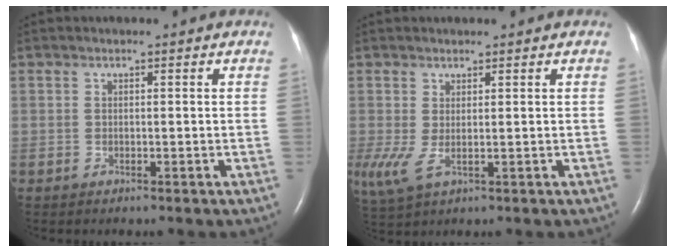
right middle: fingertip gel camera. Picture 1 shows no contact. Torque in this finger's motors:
{"motor_torque": [0.67, -0.26, 0.37, 0.13]}